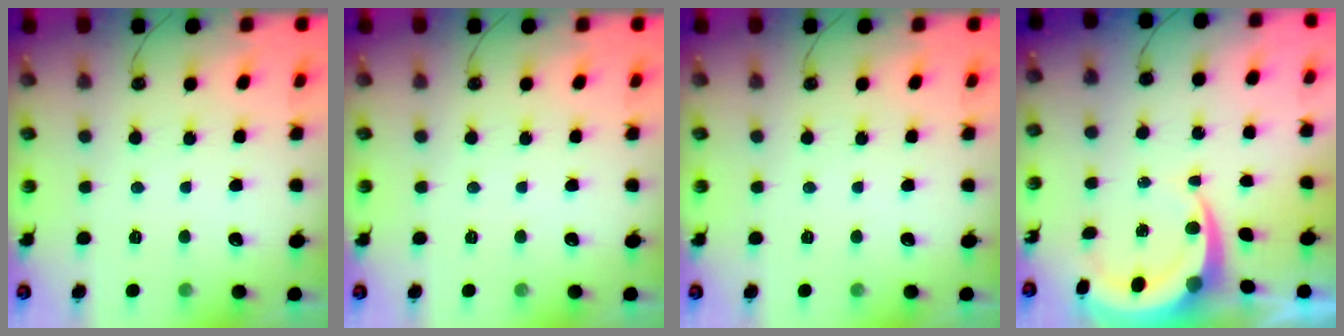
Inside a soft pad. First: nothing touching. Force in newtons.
{"total": 0.0}
{"total": 0.0}
{"total": 6.7, "press": 6.6, "slide": 0.8}